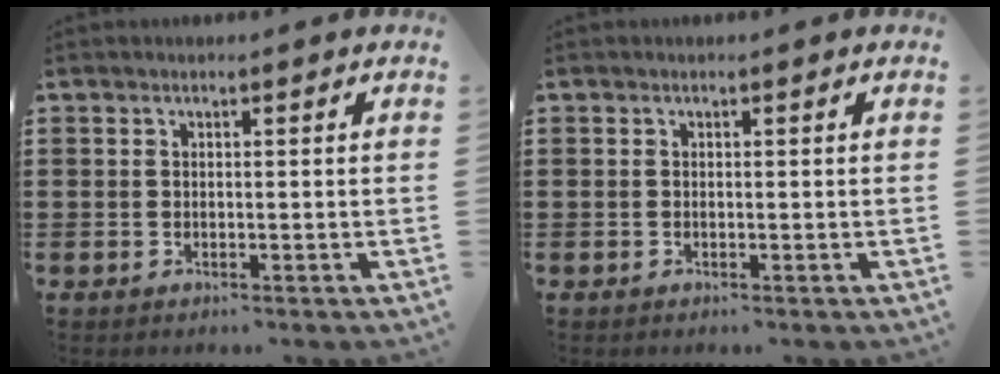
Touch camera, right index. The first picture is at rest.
{"total": 0.0}